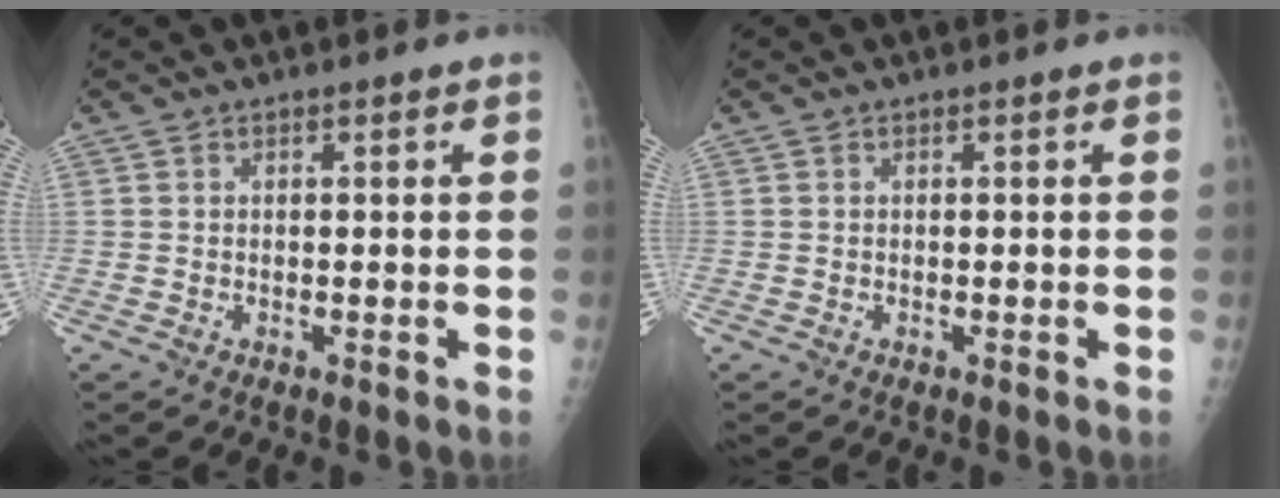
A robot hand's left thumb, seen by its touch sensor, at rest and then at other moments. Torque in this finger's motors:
{"motor_torque": [-0.02, 0.02, -0.05, 0.01, 0.00]}